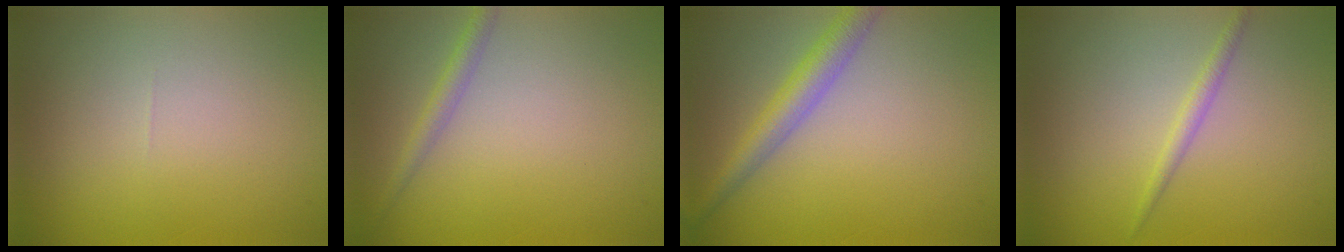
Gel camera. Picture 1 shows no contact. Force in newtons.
{"total": 1.5, "press": 1.5, "slide": 0.1}
{"total": 3.2, "press": 3.2, "slide": 0.1}
{"total": 1.3, "press": 1.3, "slide": 0.0}